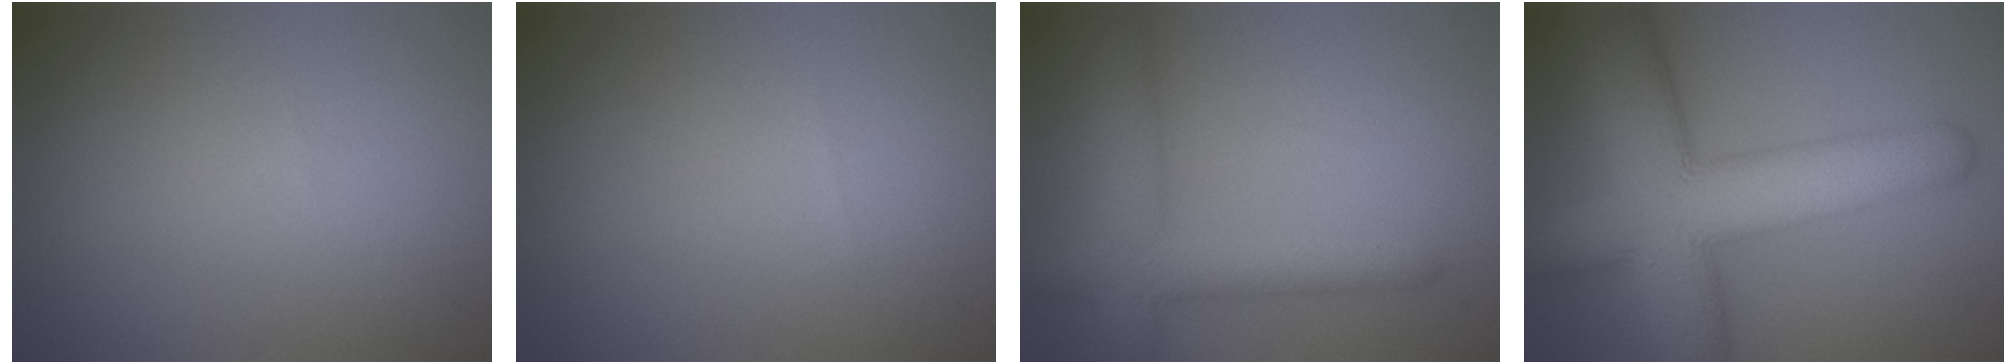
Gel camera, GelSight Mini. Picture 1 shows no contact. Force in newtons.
{"total": 0.0}
{"total": 4.9, "press": 4.9, "slide": 0.3}
{"total": 12.2, "press": 12.2, "slide": 0.4}